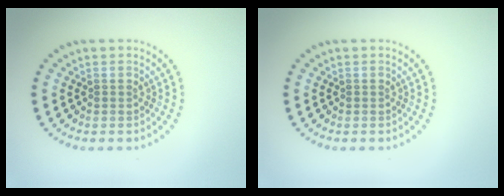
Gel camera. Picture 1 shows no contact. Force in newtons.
{"total": 0.0}